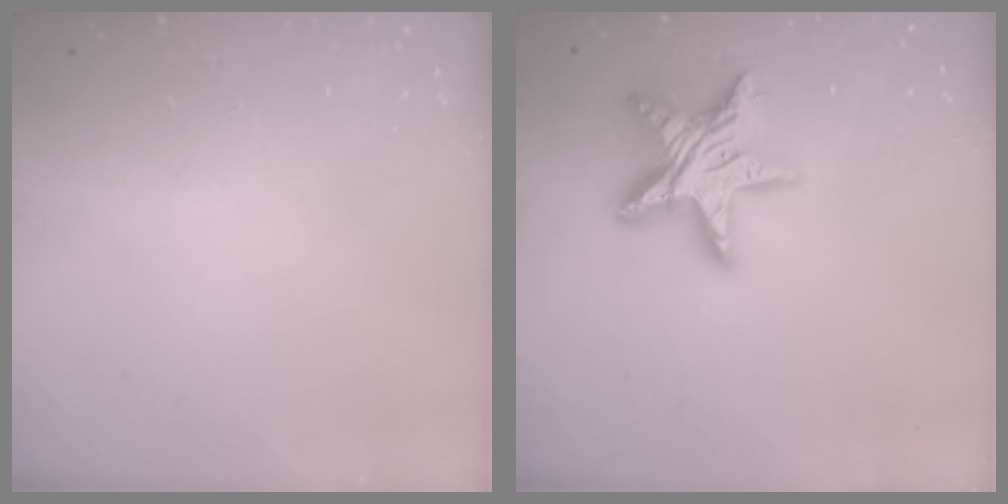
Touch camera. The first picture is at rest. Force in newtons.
{"total": 15.9, "press": 15.8, "slide": 1.0}